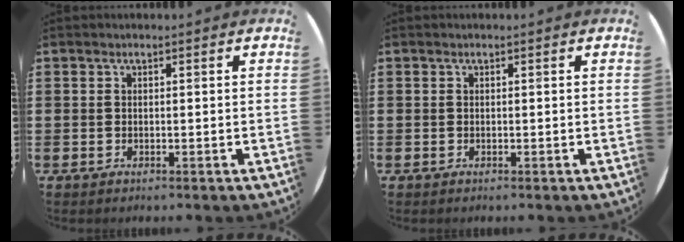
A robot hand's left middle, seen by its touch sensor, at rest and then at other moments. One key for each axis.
{"total": 0.0}